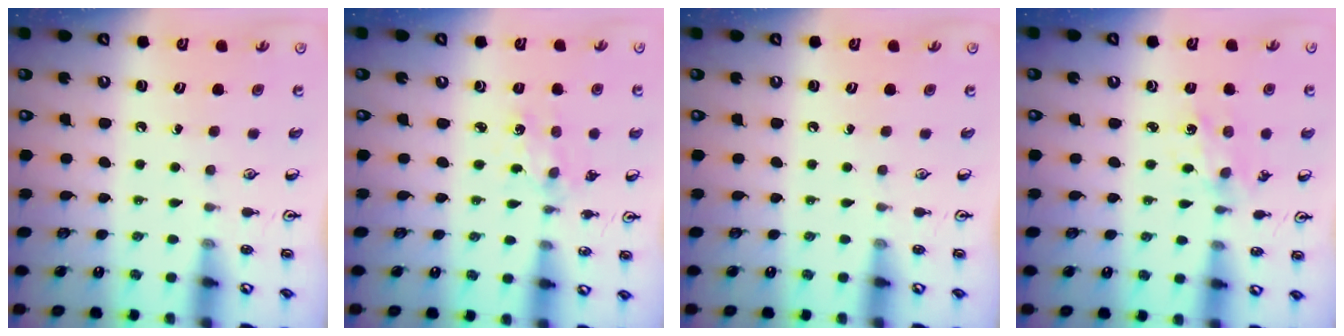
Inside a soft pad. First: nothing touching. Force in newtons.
{"total": 1.8, "press": 1.8, "slide": 0.4}
{"total": 0.0}
{"total": 1.9, "press": 1.9, "slide": 0.3}